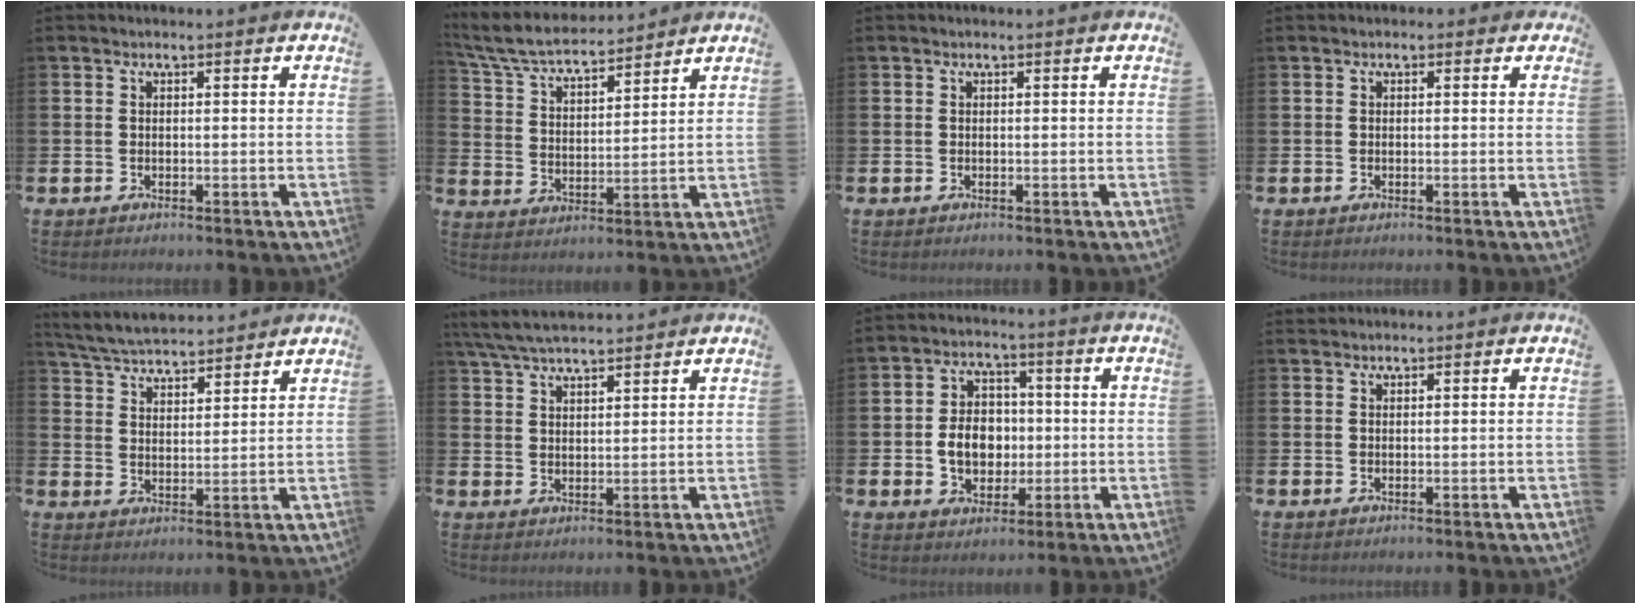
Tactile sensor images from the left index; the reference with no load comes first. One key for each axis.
{"total": 6.7, "fx": 6.3, "fy": 1.2, "fz": 2.0, "tx": -0.071, "ty": -0.036, "tz": 0.111}
{"total": 0.0}
{"total": 0.6, "fx": -0.2, "fy": 0.5, "fz": 0.1, "tx": 0.004, "ty": 0.006, "tz": -0.007}
{"total": 5.6, "fx": 5.5, "fy": 0.7, "fz": 0.7, "tx": -0.037, "ty": -0.030, "tz": 0.098}
{"total": 5.6, "fx": 5.3, "fy": 0.8, "fz": 1.6, "tx": -0.052, "ty": -0.018, "tz": 0.099}
{"total": 6.3, "fx": -0.4, "fy": 5.2, "fz": 3.6, "tx": -0.063, "ty": 0.010, "tz": -0.014}
{"total": 1.1, "fx": 1.0, "fy": 0.3, "fz": -0.1, "tx": 0.009, "ty": 0.000, "tz": 0.018}